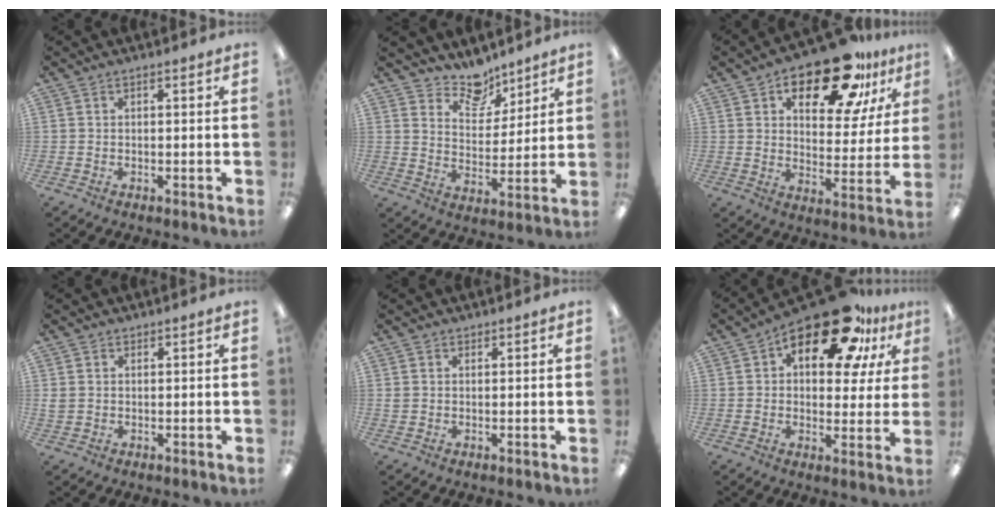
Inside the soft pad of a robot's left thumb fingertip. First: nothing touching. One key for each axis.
{"total": 9.6, "fx": 8.4, "fy": 4.5, "fz": 1.7, "tx": -0.022, "ty": -0.064, "tz": 0.154}
{"total": 18.7, "fx": 13.1, "fy": 8.0, "fz": 10.8, "tx": -0.161, "ty": -0.070, "tz": 0.216}
{"total": 1.8, "fx": 1.0, "fy": 1.4, "fz": 0.6, "tx": -0.014, "ty": 0.003, "tz": 0.017}
{"total": 1.2, "fx": 0.9, "fy": 0.9, "fz": 0.2, "tx": -0.005, "ty": 0.002, "tz": 0.017}
{"total": 20.5, "fx": 12.3, "fy": 9.2, "fz": 13.6, "tx": -0.199, "ty": -0.065, "tz": 0.203}